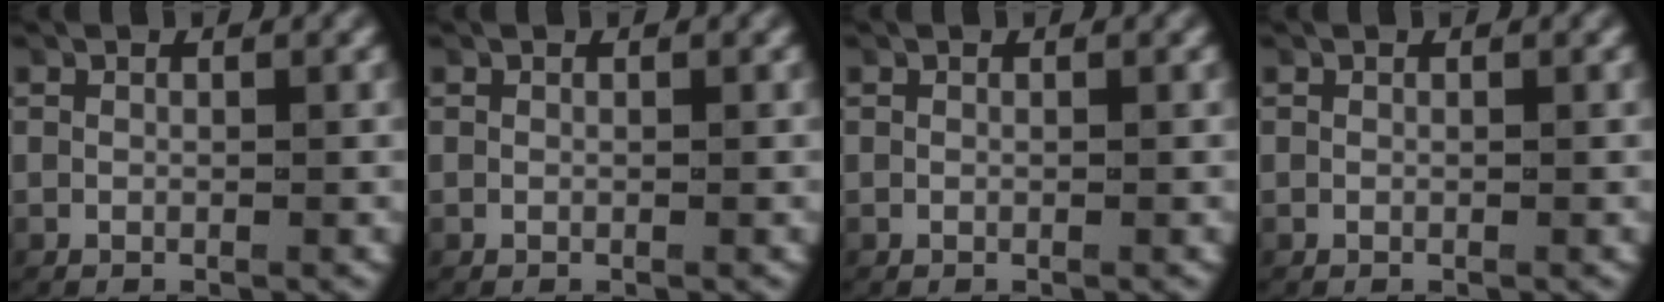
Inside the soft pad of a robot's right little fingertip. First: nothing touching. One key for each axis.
{"total": 0.0}
{"total": 0.0}
{"total": 0.0}